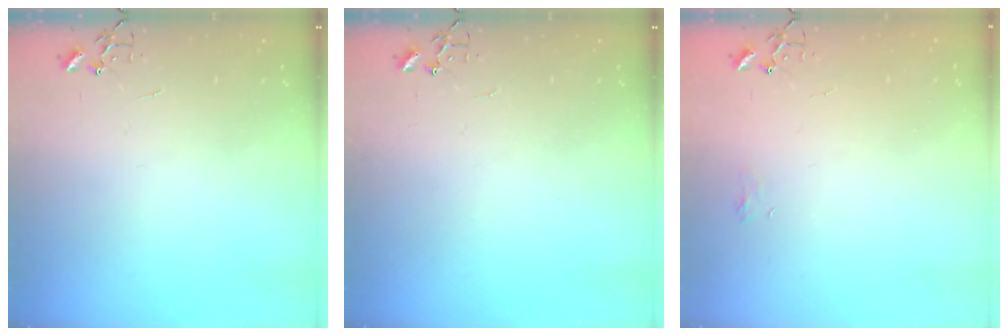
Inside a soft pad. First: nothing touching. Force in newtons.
{"total": 0.0}
{"total": 5.1, "press": 5.1, "slide": 0.6}